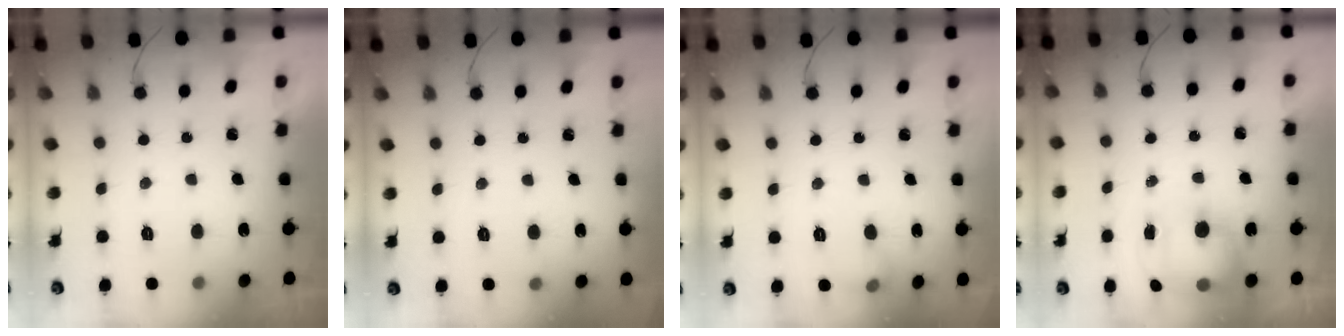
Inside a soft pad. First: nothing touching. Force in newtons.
{"total": 3.4, "press": 2.1, "slide": 2.7}
{"total": 6.6, "press": 6.4, "slide": 1.5}
{"total": 12.1, "press": 9.5, "slide": 7.5}